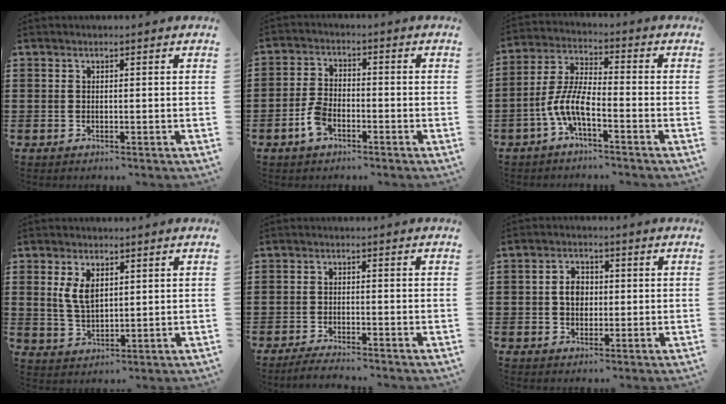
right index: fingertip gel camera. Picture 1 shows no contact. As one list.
[{"total": 4.6, "force": [-2.5, 2.1, 3.2], "torque": [-0.082, -0.001, -0.053]}, {"total": 7.1, "force": [-3.4, 2.0, 5.9], "torque": [-0.148, -0.011, -0.071]}, {"total": 4.5, "force": [1.7, 2.4, 3.4], "torque": [-0.074, 0.006, 0.030]}, {"total": 2.2, "force": [-2.1, -0.1, 0.5], "torque": [-0.008, 0.000, -0.041]}, {"total": 3.6, "force": [0.0, 2.7, 2.4], "torque": [-0.045, 0.008, -0.004]}]